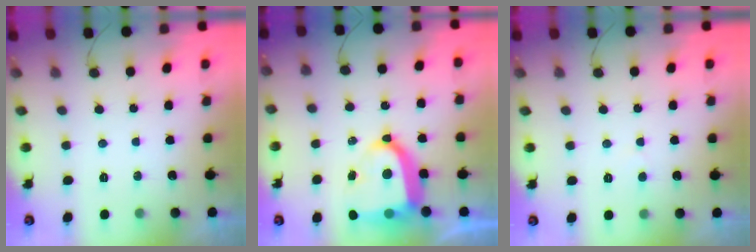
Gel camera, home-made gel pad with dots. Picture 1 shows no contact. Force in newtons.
{"total": 16.3, "press": 16.2, "slide": 1.6}
{"total": 2.6, "press": 2.6, "slide": 0.2}